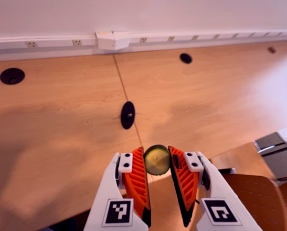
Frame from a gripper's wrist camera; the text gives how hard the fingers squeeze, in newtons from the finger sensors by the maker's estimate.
{"total": 8.5, "left": 8.7, "right": 8.3}